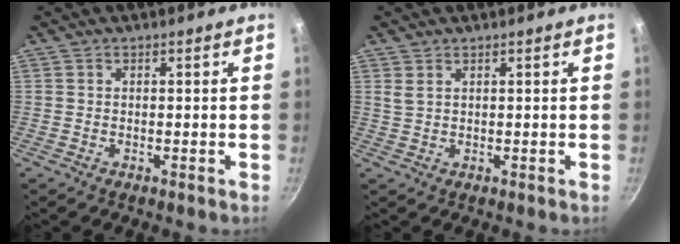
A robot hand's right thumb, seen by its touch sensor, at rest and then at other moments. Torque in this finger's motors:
{"motor_torque": [-0.57, 0.68, 0.17, -0.07, 0.20]}